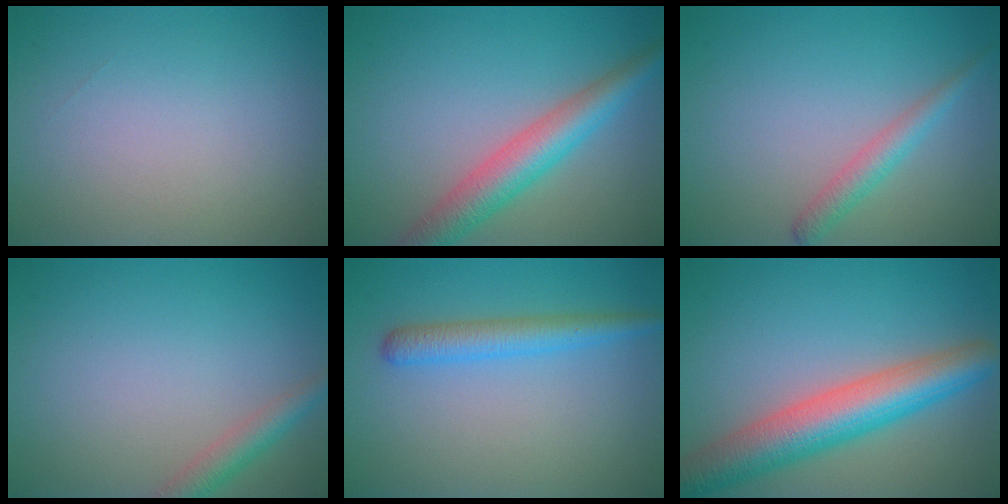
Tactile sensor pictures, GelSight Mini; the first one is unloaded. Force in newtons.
{"total": 5.2, "press": 5.2, "slide": 0.1}
{"total": 2.2, "press": 2.2, "slide": 0.1}
{"total": 2.4, "press": 2.4, "slide": 0.1}
{"total": 3.0, "press": 3.0, "slide": 0.2}
{"total": 7.8, "press": 7.8, "slide": 0.3}